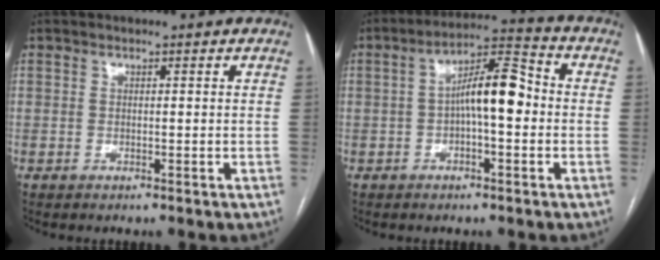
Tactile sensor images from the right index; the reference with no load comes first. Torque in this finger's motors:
{"motor_torque": [1.43, 0.02, 0.71, 0.15]}